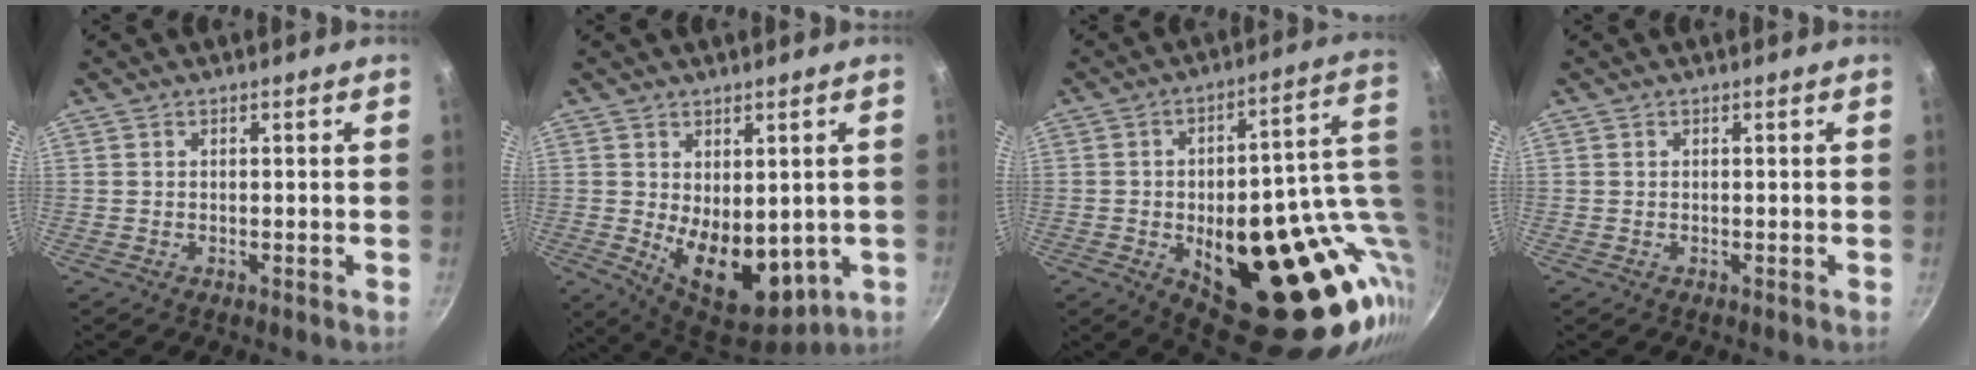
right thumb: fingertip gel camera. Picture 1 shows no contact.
{"total": 13.4, "force": [-0.8, 8.1, 10.6], "torque": [-0.132, -0.031, 0.014]}
{"total": 33.1, "force": [-5.2, 15.9, 28.5], "torque": [-0.309, -0.001, -0.043]}
{"total": 0.0}